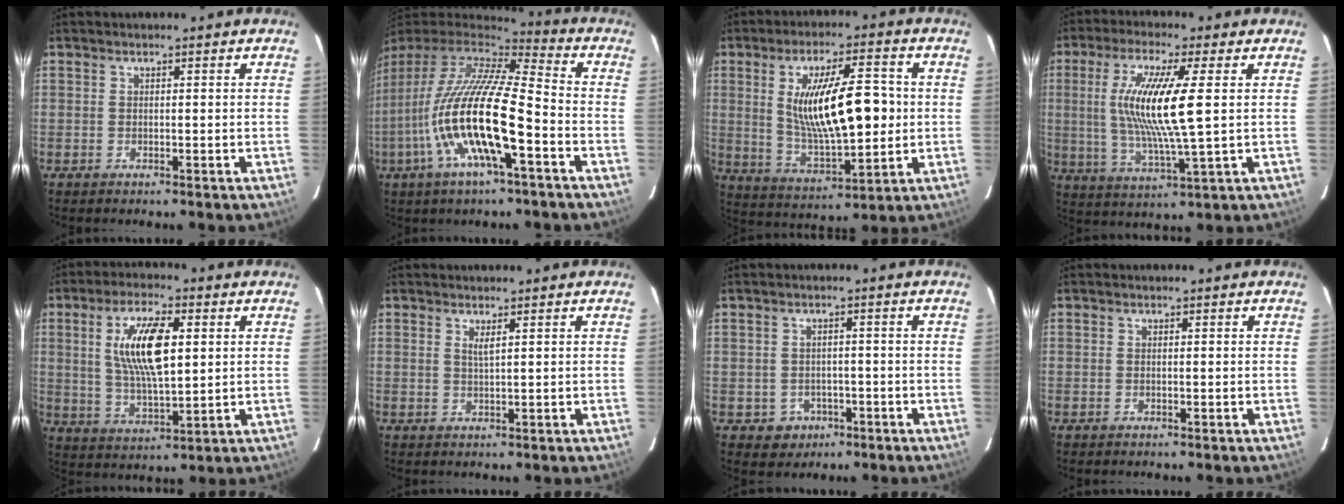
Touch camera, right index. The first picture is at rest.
{"total": 19.7, "force": [-6.6, 3.8, 18.1], "torque": [-0.328, -0.036, -0.129]}
{"total": 16.8, "force": [1.4, 5.2, 15.9], "torque": [-0.280, -0.003, 0.040]}
{"total": 14.1, "force": [1.9, 1.2, 13.9], "torque": [-0.268, -0.007, 0.040]}
{"total": 12.5, "force": [2.9, 4.3, 11.3], "torque": [-0.216, 0.004, 0.059]}
{"total": 1.5, "force": [0.8, 0.0, 1.3], "torque": [-0.022, -0.001, 0.013]}
{"total": 4.4, "force": [-1.7, 4.1, 0.6], "torque": [-0.024, 0.012, -0.013]}
{"total": 0.0}